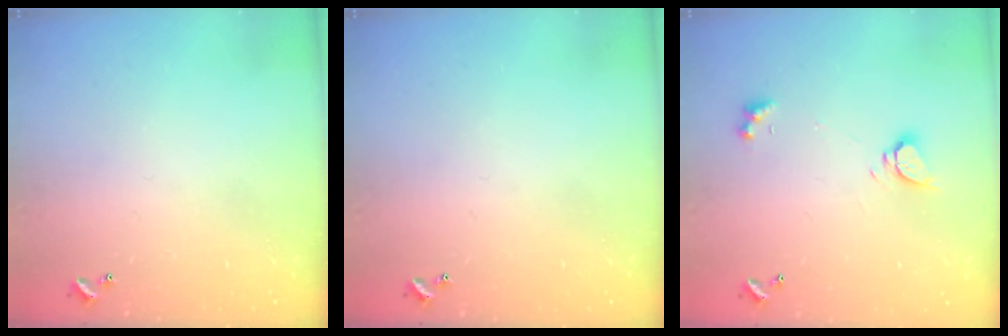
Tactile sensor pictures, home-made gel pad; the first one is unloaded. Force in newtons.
{"total": 0.0}
{"total": 3.3, "press": 3.3, "slide": 0.4}